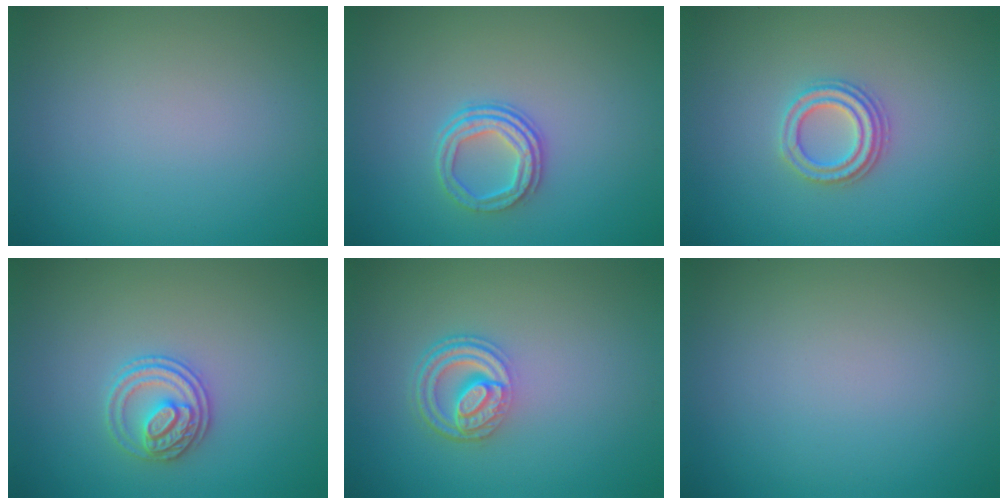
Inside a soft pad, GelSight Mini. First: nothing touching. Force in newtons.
{"total": 3.0, "press": 2.3, "slide": 1.9}
{"total": 2.7, "press": 2.5, "slide": 1.2}
{"total": 2.7, "press": 2.6, "slide": 0.7}
{"total": 4.2, "press": 3.1, "slide": 2.8}
{"total": 0.0}